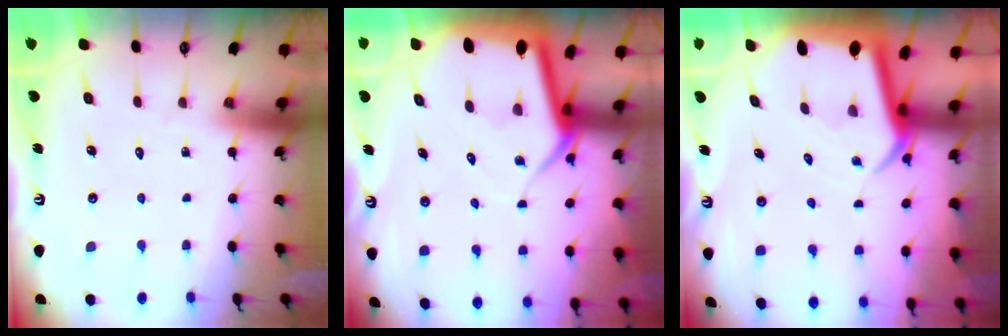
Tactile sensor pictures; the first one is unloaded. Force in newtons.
{"total": 8.7, "press": 8.7, "slide": 0.9}
{"total": 5.6, "press": 5.6, "slide": 0.4}